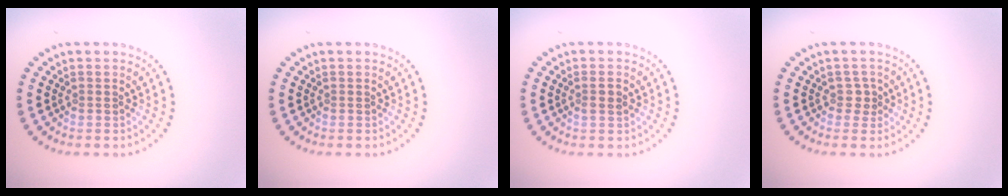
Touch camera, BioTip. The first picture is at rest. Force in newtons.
{"total": 0.0}
{"total": 1.2, "press": 1.1, "slide": 0.5}
{"total": 1.2, "press": 1.0, "slide": 0.6}